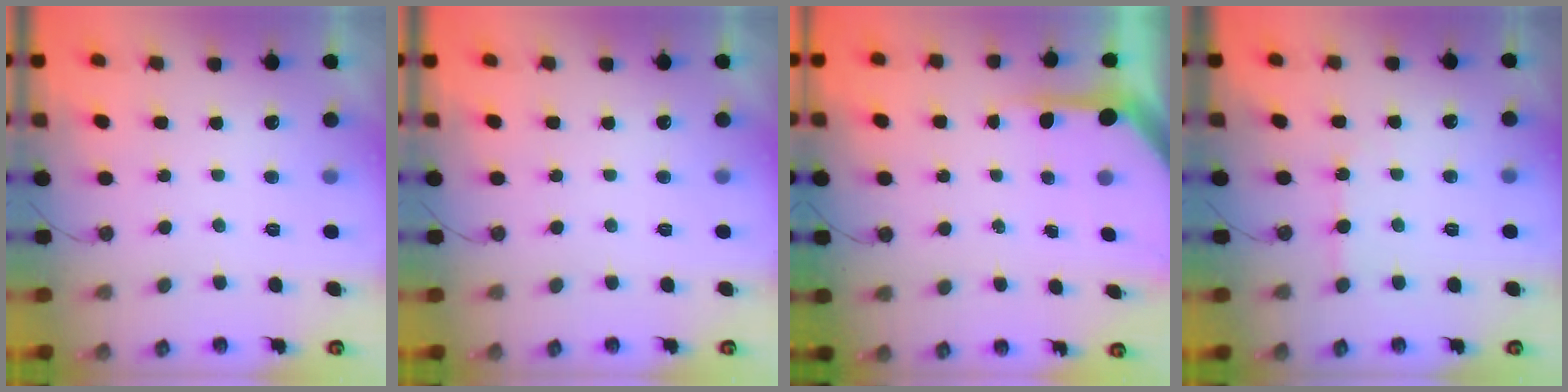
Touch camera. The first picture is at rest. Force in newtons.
{"total": 0.0}
{"total": 5.0, "press": 5.0, "slide": 0.5}
{"total": 4.0, "press": 3.9, "slide": 0.6}